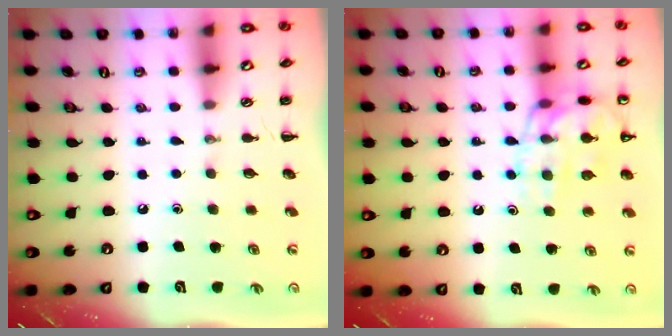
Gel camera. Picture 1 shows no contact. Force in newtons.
{"total": 14.7, "press": 14.5, "slide": 2.2}